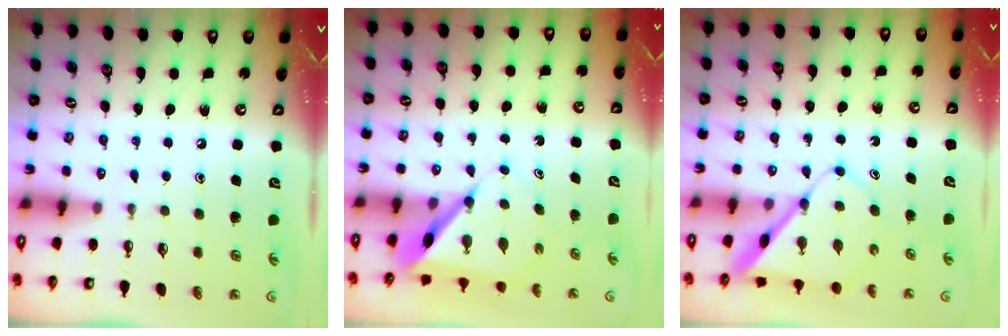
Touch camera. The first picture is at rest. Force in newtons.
{"total": 6.4, "press": 6.4, "slide": 0.6}
{"total": 8.0, "press": 8.0, "slide": 0.7}